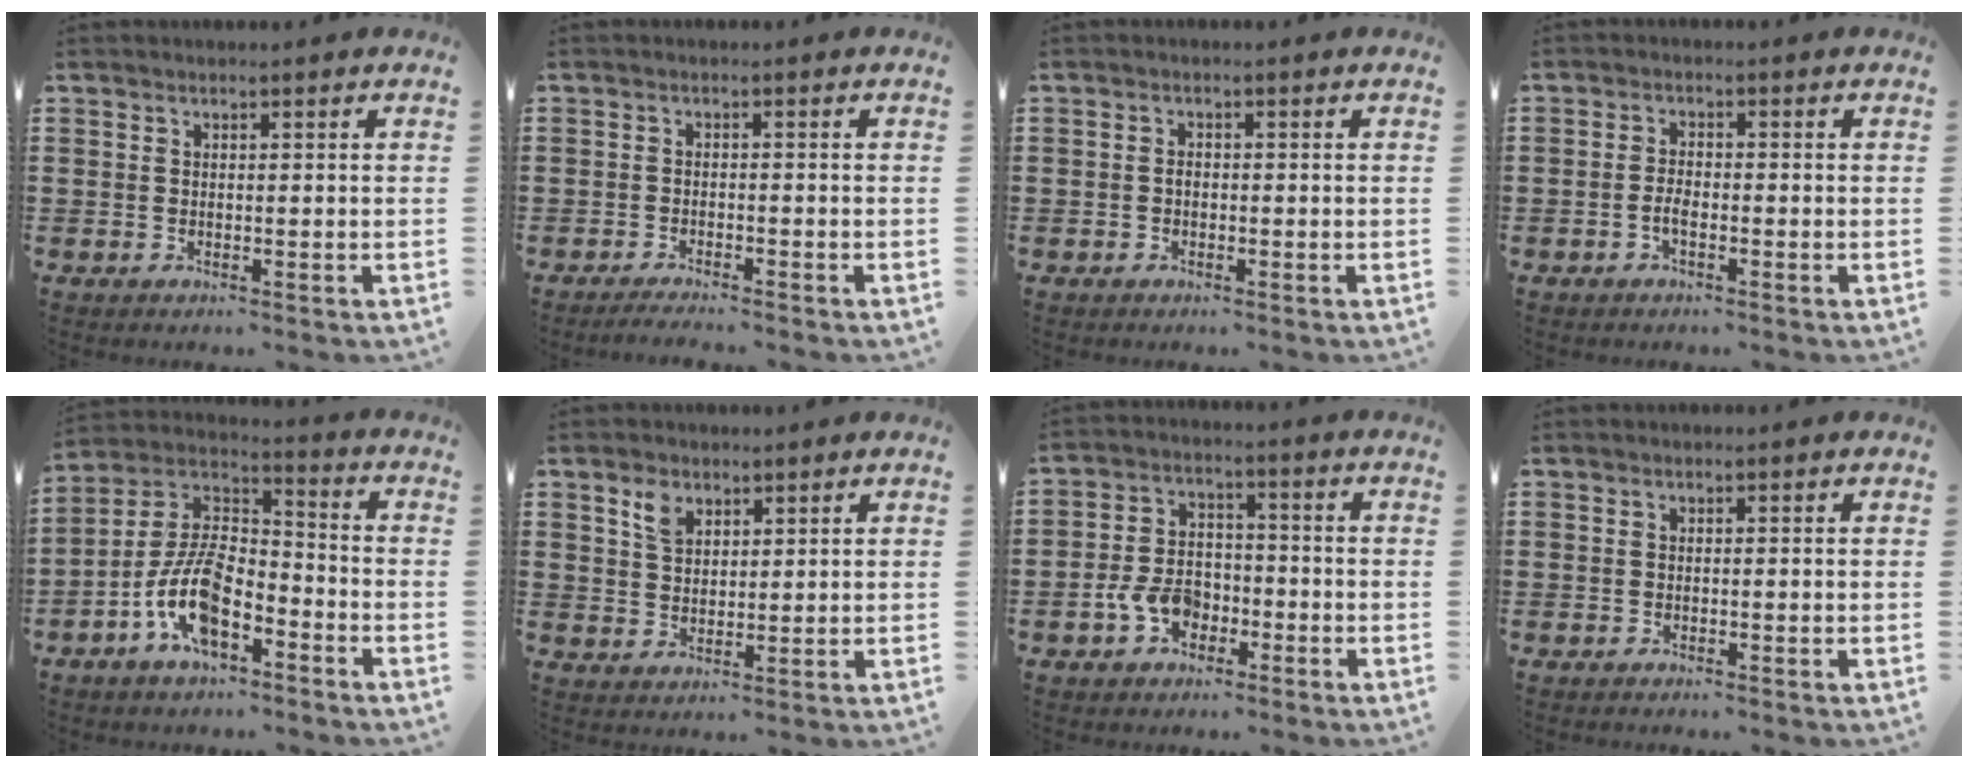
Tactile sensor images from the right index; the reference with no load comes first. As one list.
[{"total": 1.8, "force": [-1.7, -0.3, 0.4], "torque": [-0.008, -0.001, -0.034]}, {"total": 1.2, "force": [-0.2, 0.6, 0.9], "torque": [-0.020, 0.000, -0.004]}, {"total": 2.1, "force": [-0.9, 0.8, 1.8], "torque": [-0.041, 0.000, -0.019]}, {"total": 10.6, "force": [-5.2, 4.7, 8.0], "torque": [-0.194, -0.007, -0.107]}, {"total": 3.7, "force": [2.4, 2.2, 1.8], "torque": [-0.037, 0.004, 0.043]}, {"total": 6.2, "force": [-2.7, 4.2, 3.6], "torque": [-0.086, 0.005, -0.051]}, {"total": 0.0}]